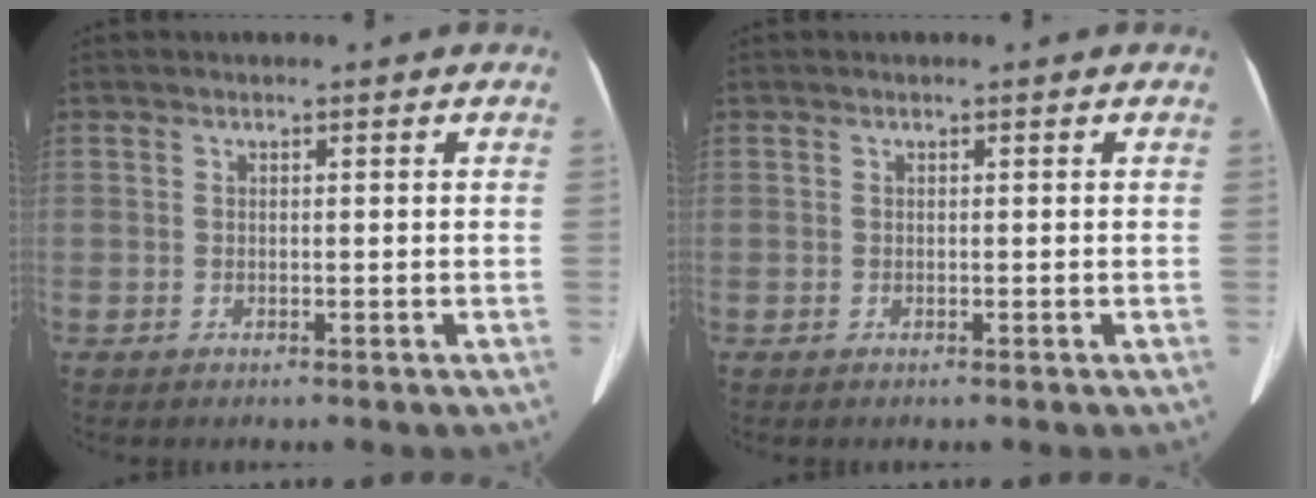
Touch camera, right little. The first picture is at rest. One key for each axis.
{"total": 0.0}